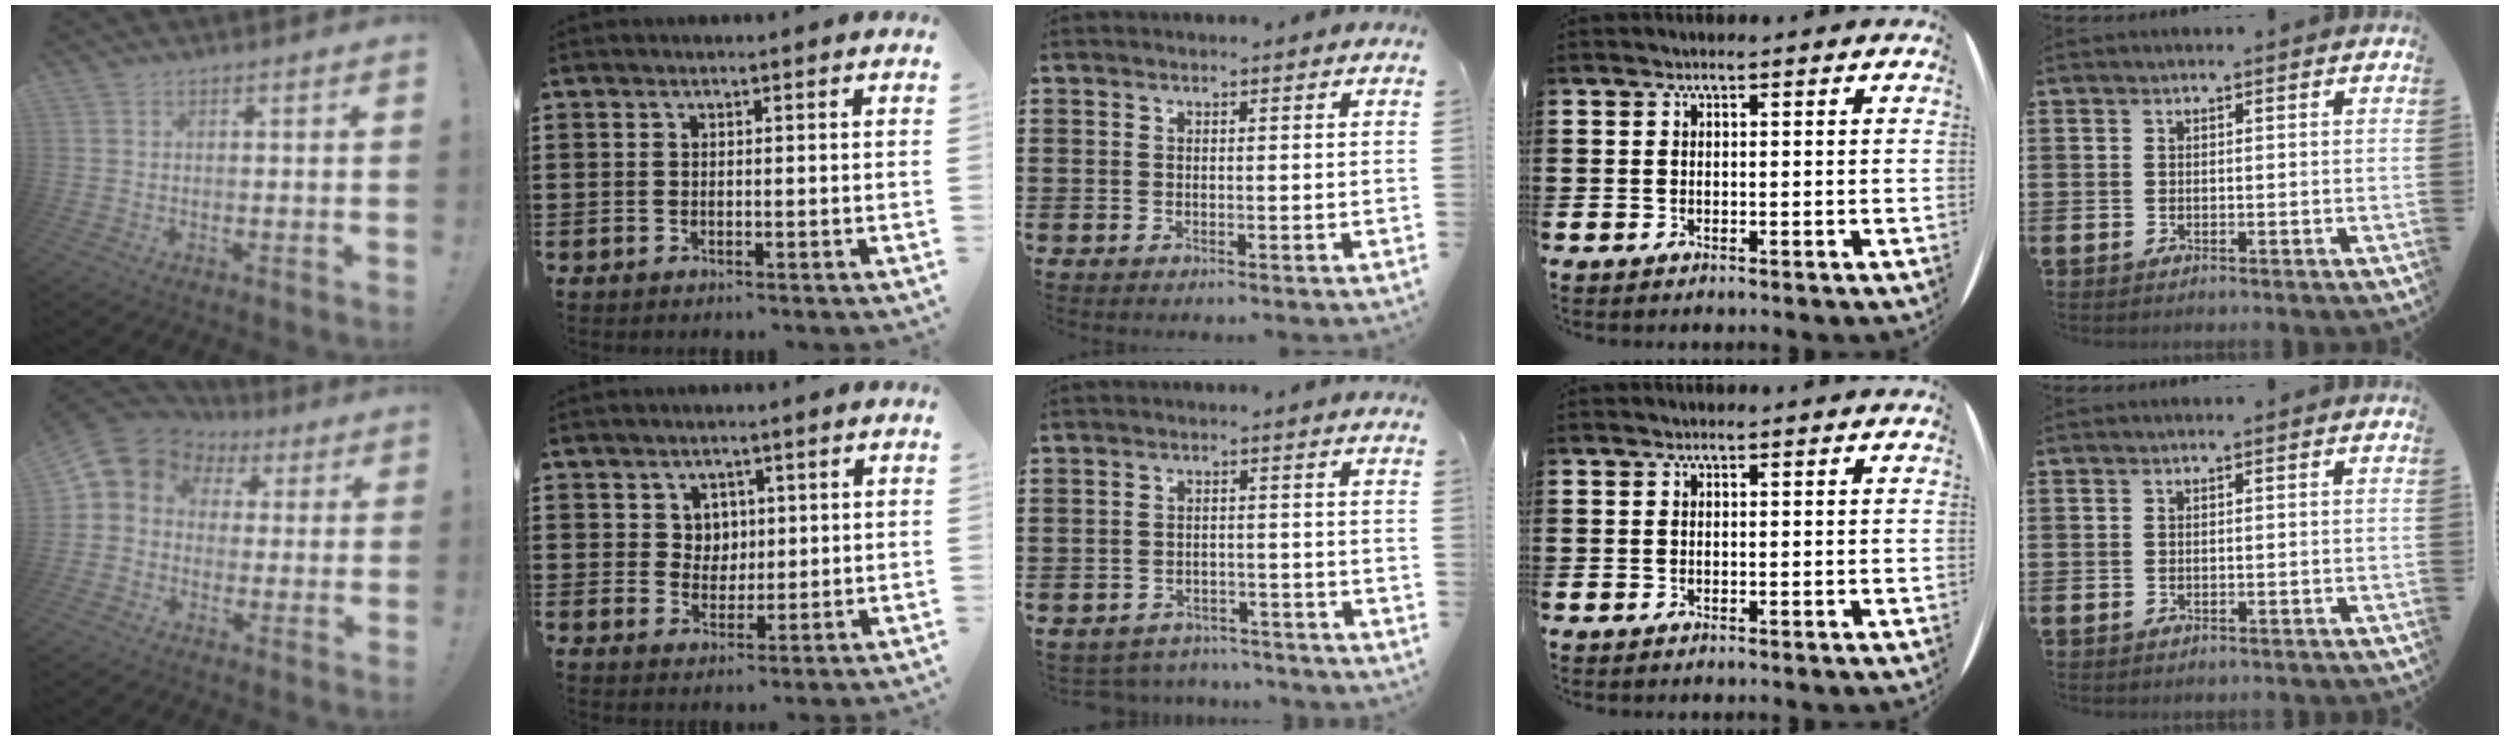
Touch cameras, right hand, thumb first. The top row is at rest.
{"thumb": {"total": 6.5, "force": [1.3, 6.0, 2.2], "torque": [-0.035, -0.008, 0.031]}, "index": {"total": 3.6, "force": [1.6, 3.1, 0.7], "torque": [-0.020, 0.010, 0.027]}, "middle": {"total": 2.9, "force": [-2.9, 0.5, -0.2], "torque": [-0.005, 0.000, -0.064]}}